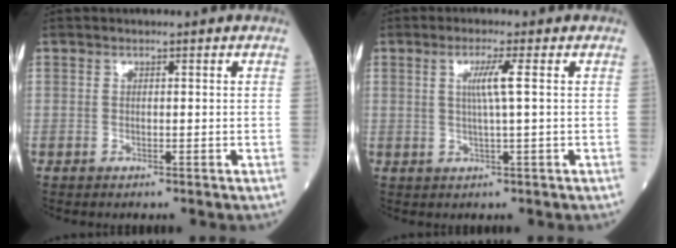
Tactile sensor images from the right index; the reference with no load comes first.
{"total": 3.5, "force": [1.0, -0.7, 3.3], "torque": [-0.061, -0.001, 0.018]}